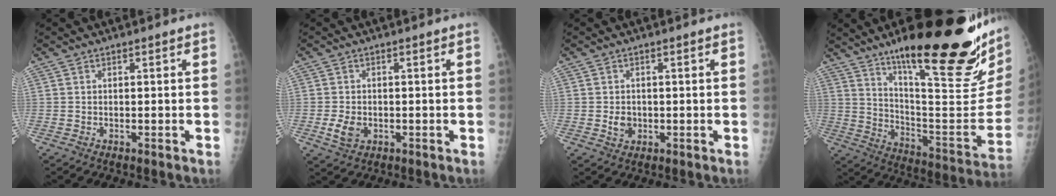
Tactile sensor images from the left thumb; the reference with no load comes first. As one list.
[{"total": 3.7, "force": [-0.8, 2.6, 2.4], "torque": [-0.045, -0.002, -0.010]}, {"total": 2.4, "force": [-0.1, 2.0, 1.3], "torque": [-0.013, 0.000, 0.002]}, {"total": 32.6, "force": [19.4, 7.3, 25.1], "torque": [-0.295, -0.077, 0.308]}]